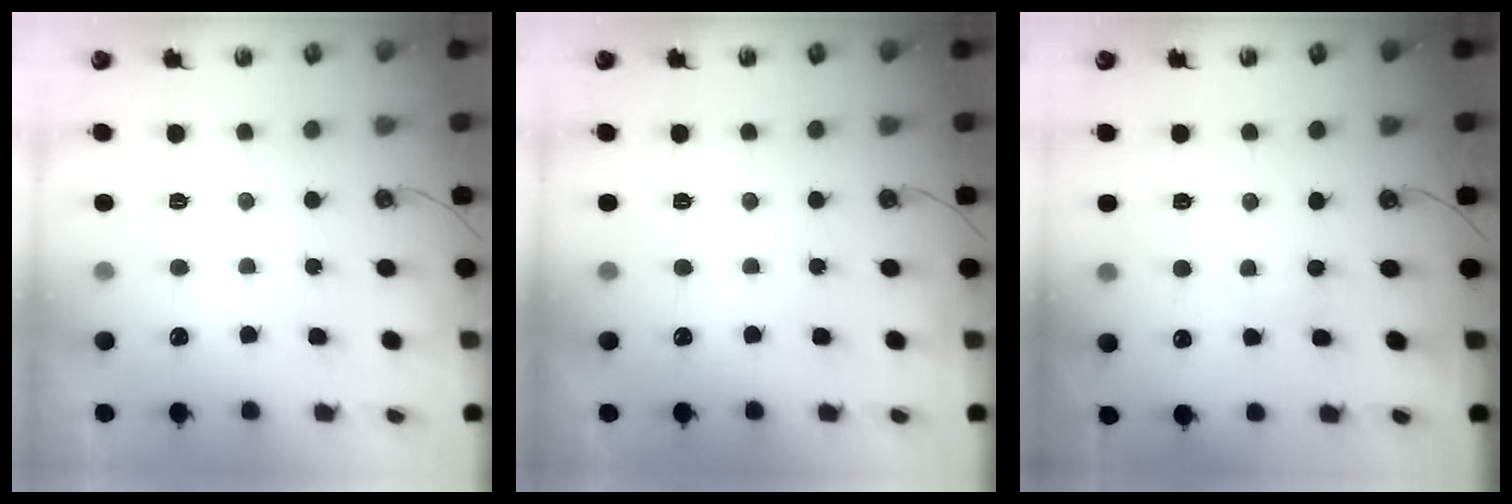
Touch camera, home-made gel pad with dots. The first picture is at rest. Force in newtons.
{"total": 0.0}
{"total": 2.3, "press": 2.3, "slide": 0.3}